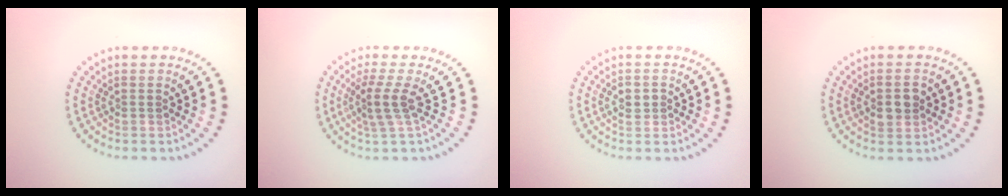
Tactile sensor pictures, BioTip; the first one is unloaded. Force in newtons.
{"total": 2.7, "press": 1.9, "slide": 2.0}
{"total": 1.4, "press": 1.3, "slide": 0.2}
{"total": 2.6, "press": 2.6, "slide": 0.2}